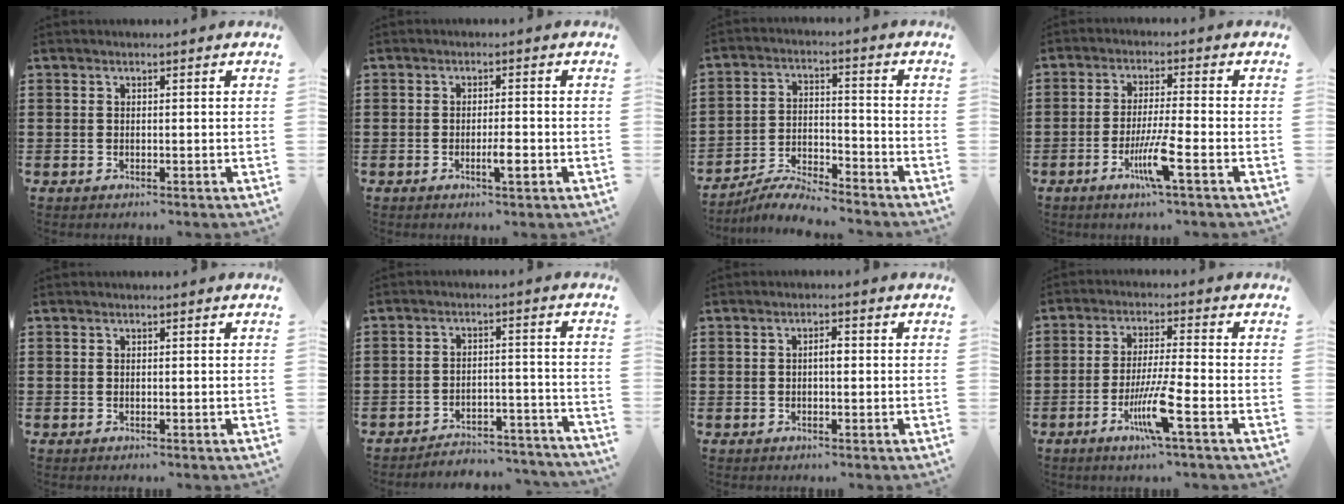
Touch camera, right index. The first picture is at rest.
{"total": 2.7, "force": [-1.1, 0.5, 2.4], "torque": [-0.039, 0.001, -0.019]}
{"total": 5.8, "force": [-5.6, 0.3, 1.1], "torque": [-0.026, 0.002, -0.112]}
{"total": 6.7, "force": [-3.0, 0.1, 6.0], "torque": [-0.118, -0.014, -0.057]}
{"total": 0.0}
{"total": 4.5, "force": [-4.4, 0.4, 0.6], "torque": [-0.015, 0.004, -0.092]}
{"total": 1.8, "force": [-0.1, 0.5, 1.7], "torque": [-0.032, 0.003, -0.003]}
{"total": 7.8, "force": [-3.5, 0.0, 6.9], "torque": [-0.139, -0.015, -0.068]}